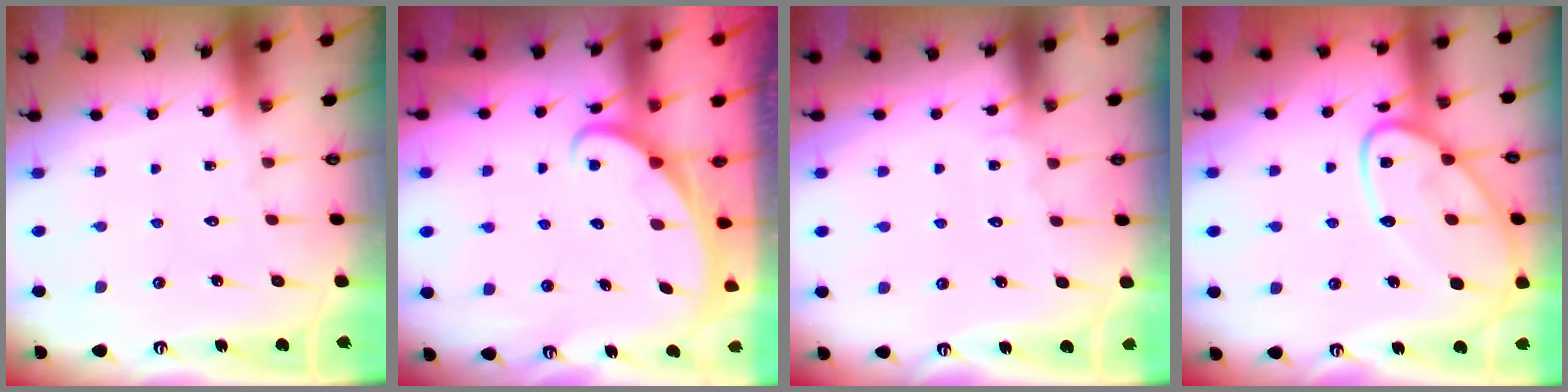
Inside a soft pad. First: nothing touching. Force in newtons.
{"total": 2.5, "press": 2.5, "slide": 0.3}
{"total": 4.1, "press": 4.1, "slide": 0.2}
{"total": 15.7, "press": 15.7, "slide": 1.3}